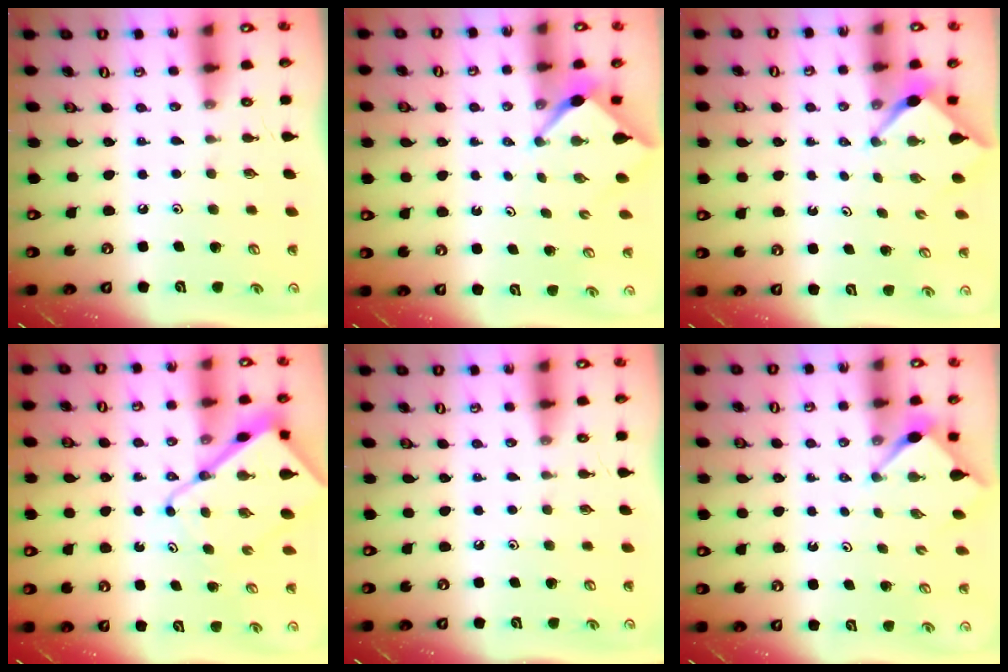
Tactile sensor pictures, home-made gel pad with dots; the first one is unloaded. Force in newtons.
{"total": 2.6, "press": 2.6, "slide": 0.3}
{"total": 2.5, "press": 2.5, "slide": 0.3}
{"total": 11.2, "press": 11.1, "slide": 1.2}
{"total": 0.0}
{"total": 2.9, "press": 2.9, "slide": 0.3}